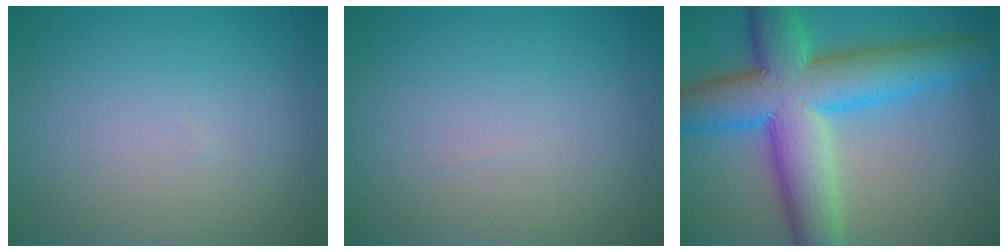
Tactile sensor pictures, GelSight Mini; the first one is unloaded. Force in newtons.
{"total": 0.0}
{"total": 11.8, "press": 11.8, "slide": 0.1}